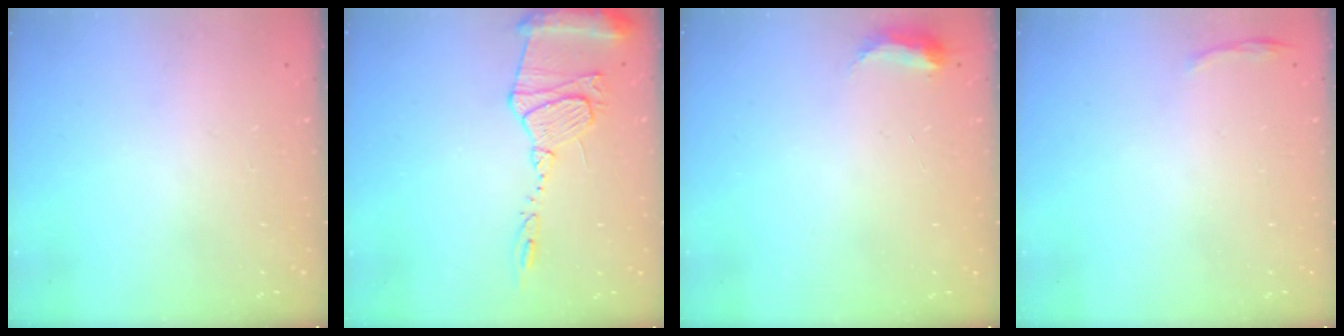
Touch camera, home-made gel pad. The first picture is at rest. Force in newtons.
{"total": 13.7, "press": 13.6, "slide": 1.8}
{"total": 4.1, "press": 4.1, "slide": 0.6}
{"total": 3.0, "press": 2.9, "slide": 0.8}